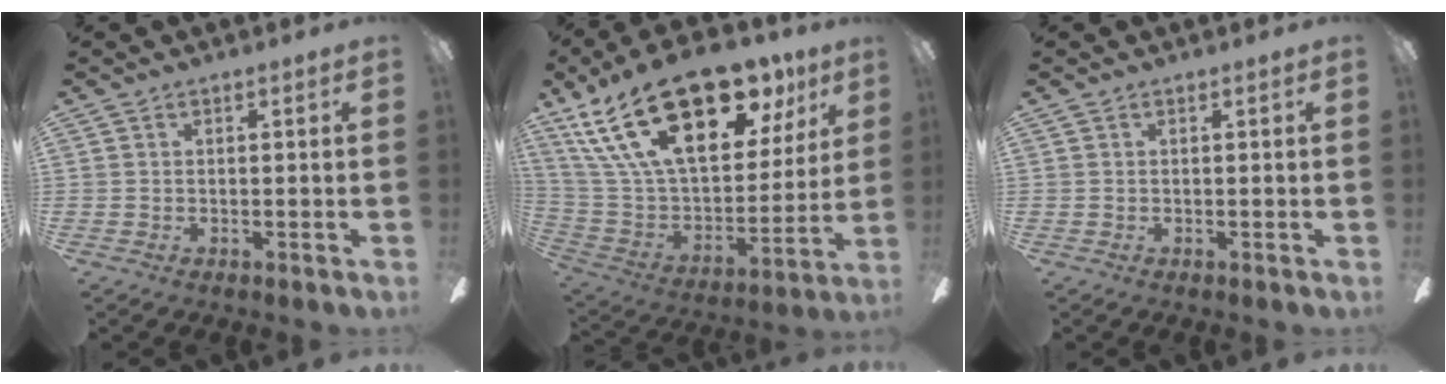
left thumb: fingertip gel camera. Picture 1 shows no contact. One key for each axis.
{"total": 30.4, "fx": 17.5, "fy": 14.5, "fz": 20.2, "tx": -0.374, "ty": -0.102, "tz": 0.311}
{"total": 0.0}